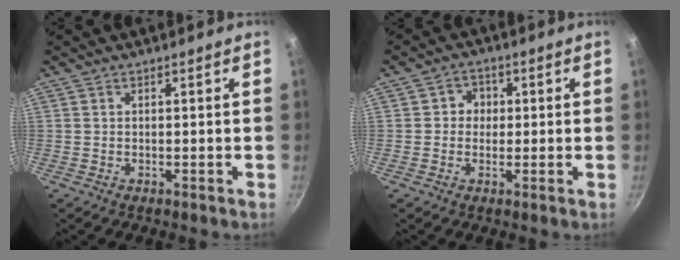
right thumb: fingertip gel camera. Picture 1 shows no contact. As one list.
[{"total": 3.5, "force": [0.1, 3.3, 1.1], "torque": [0.010, 0.005, -0.004]}]